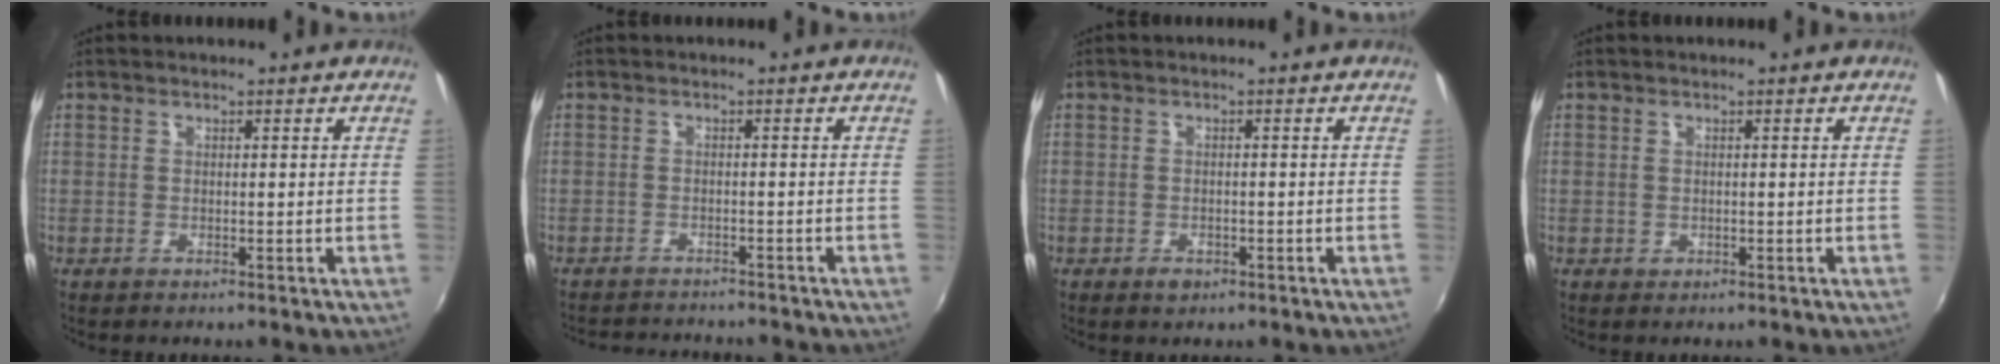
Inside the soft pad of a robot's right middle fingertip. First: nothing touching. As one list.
[{"total": 6.6, "force": [-6.3, 1.1, 1.7], "torque": [-0.048, -0.011, -0.092]}, {"total": 1.7, "force": [-1.1, 1.0, 0.8], "torque": [-0.015, -0.002, -0.018]}, {"total": 0.0}]